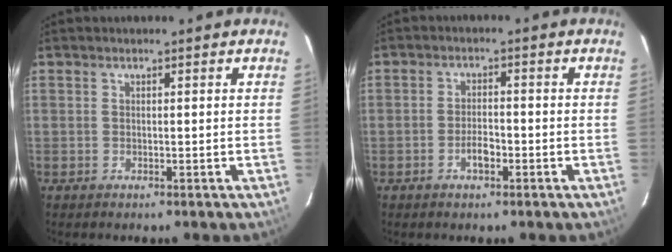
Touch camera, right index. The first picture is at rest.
{"total": 3.2, "force": [-1.6, 1.4, 2.3], "torque": [-0.045, 0.003, -0.027]}